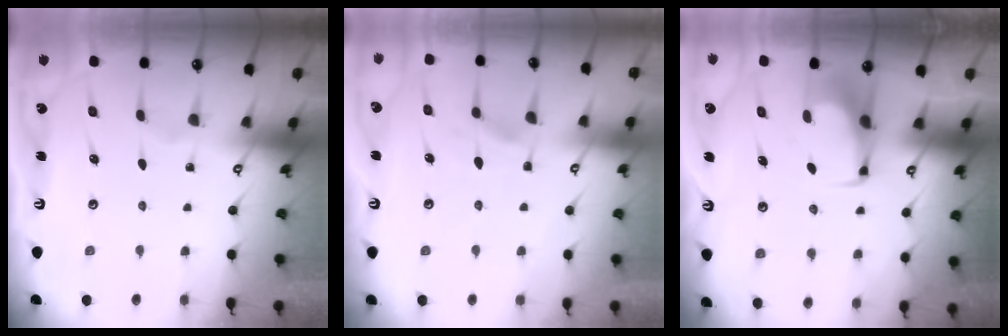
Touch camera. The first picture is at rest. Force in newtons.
{"total": 1.5, "press": 1.0, "slide": 1.1}
{"total": 3.0, "press": 3.0, "slide": 0.4}